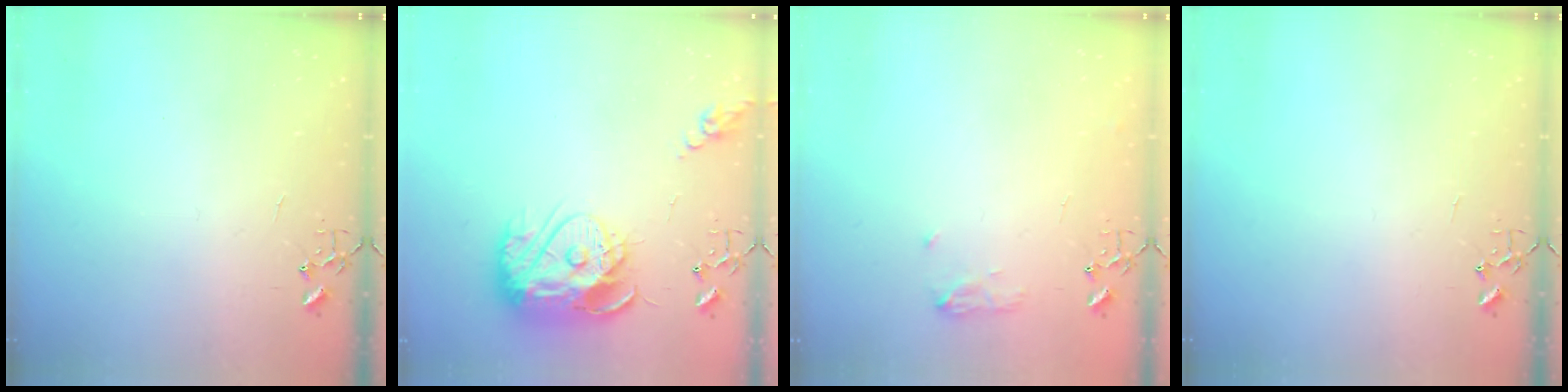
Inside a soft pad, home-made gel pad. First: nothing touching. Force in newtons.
{"total": 16.9, "press": 16.8, "slide": 1.7}
{"total": 6.5, "press": 6.5, "slide": 0.5}
{"total": 0.0}